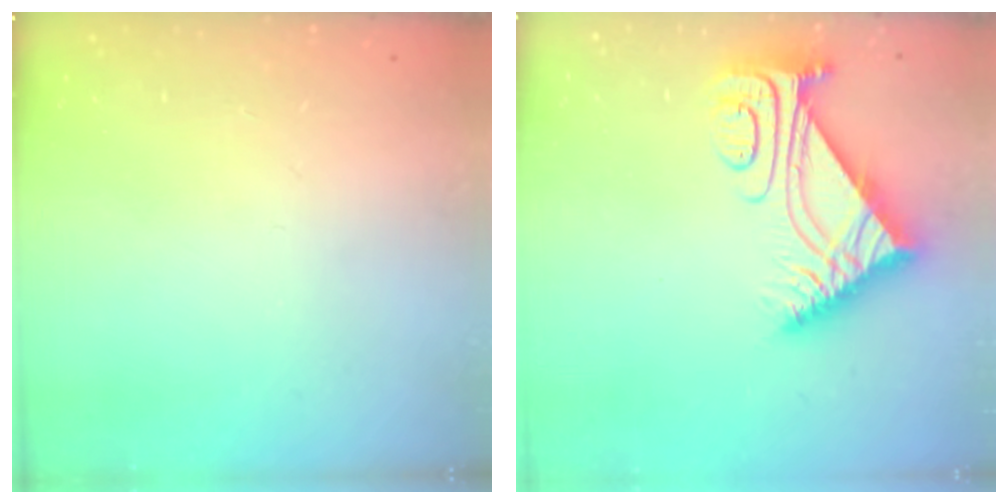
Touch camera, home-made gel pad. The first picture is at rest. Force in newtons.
{"total": 8.2, "press": 8.1, "slide": 0.7}